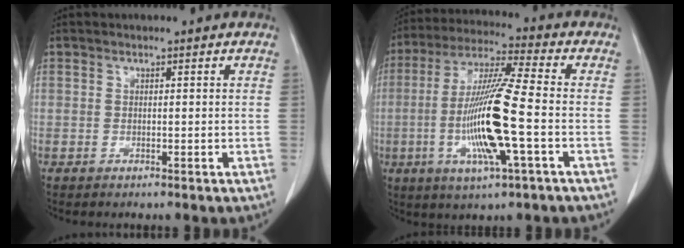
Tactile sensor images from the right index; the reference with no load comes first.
{"total": 14.9, "force": [-3.1, 0.4, 14.6], "torque": [-0.294, -0.009, -0.061]}